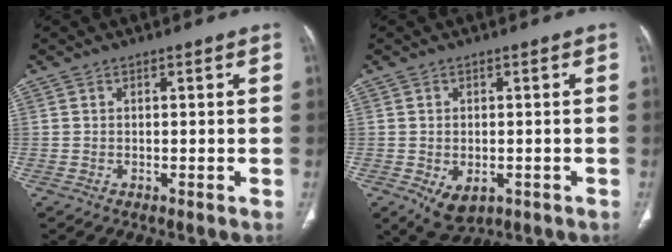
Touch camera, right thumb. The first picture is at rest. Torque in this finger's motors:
{"motor_torque": [0.96, 0.78, -0.19, -0.07, 0.01]}